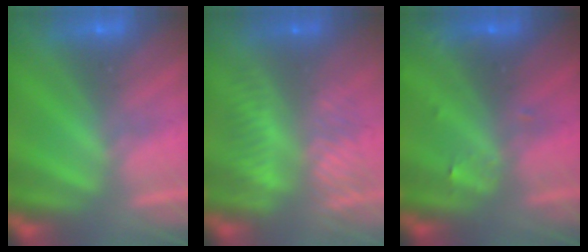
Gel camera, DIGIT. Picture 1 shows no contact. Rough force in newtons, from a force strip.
{"total": 9.3}
{"total": 2.9}